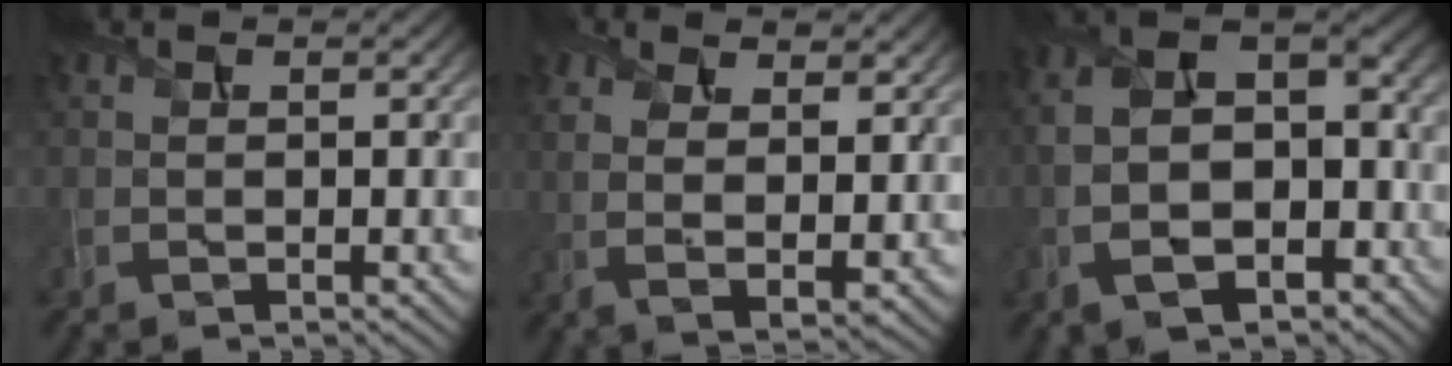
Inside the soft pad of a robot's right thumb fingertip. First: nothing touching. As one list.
[{"total": 7.8, "force": [3.0, 3.5, 6.3], "torque": [-0.142, -0.003, 0.050]}, {"total": 13.2, "force": [-3.2, 8.4, 9.7], "torque": [-0.219, -0.027, -0.046]}]